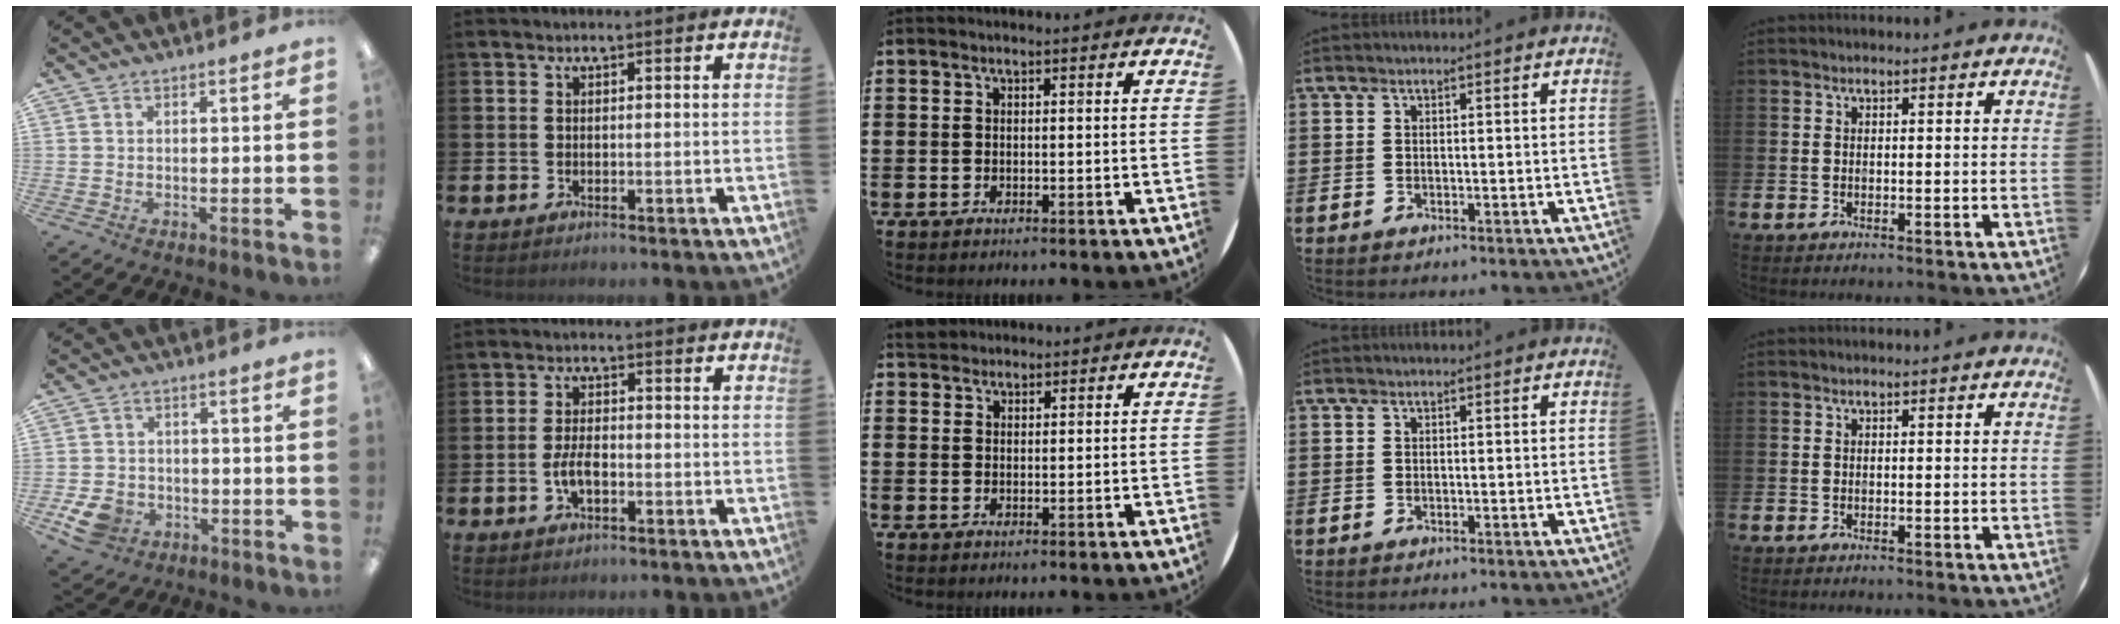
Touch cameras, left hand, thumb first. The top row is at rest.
{"thumb": {"total": 6.8, "force": [-3.2, 5.2, 3.0], "torque": [-0.062, 0.012, -0.058]}, "index": {"total": 3.5, "force": [-1.0, 1.6, 2.9], "torque": [-0.044, 0.001, -0.020]}, "middle": {"total": 2.1, "force": [2.0, 0.7, 0.2], "torque": [-0.002, 0.001, 0.038]}}